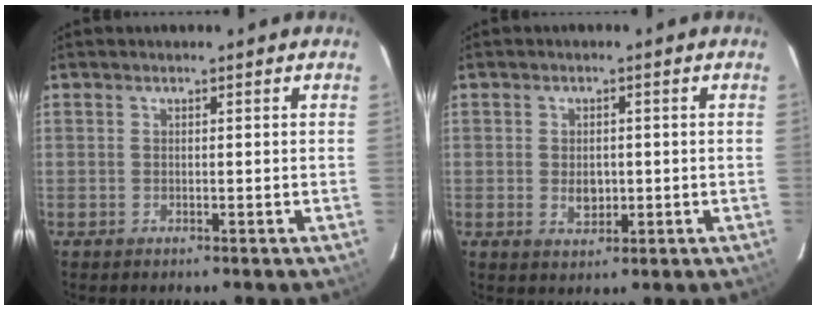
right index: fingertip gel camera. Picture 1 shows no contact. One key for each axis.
{"total": 3.4, "fx": -0.4, "fy": 2.4, "fz": 2.3, "tx": -0.041, "ty": -0.001, "tz": -0.004}